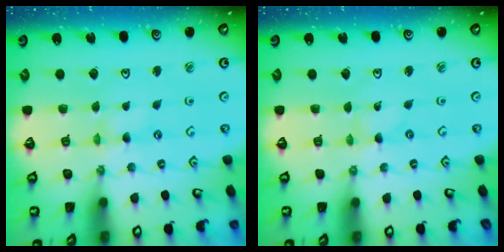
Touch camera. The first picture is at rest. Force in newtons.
{"total": 0.0}